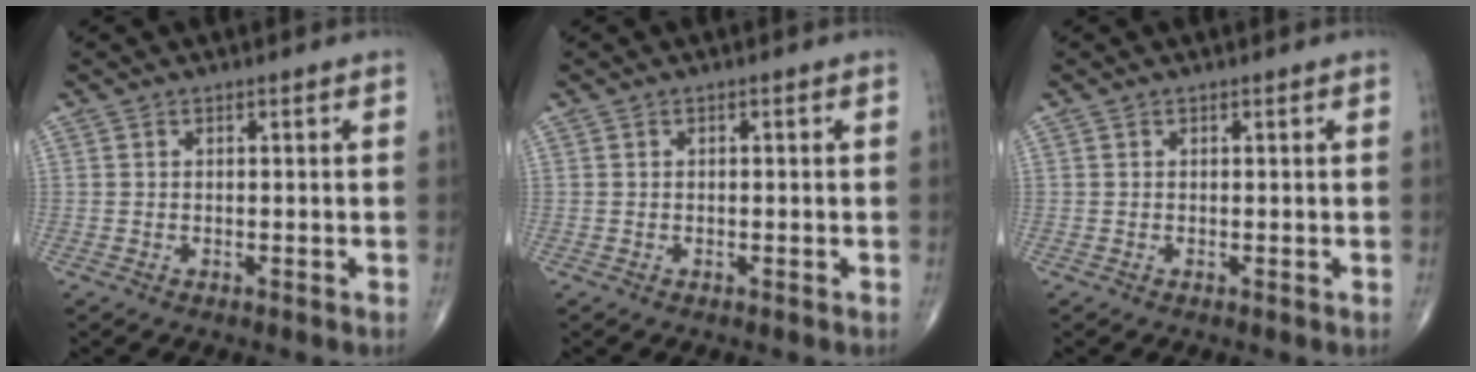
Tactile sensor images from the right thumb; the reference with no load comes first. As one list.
[{"total": 0.0}, {"total": 0.0}]